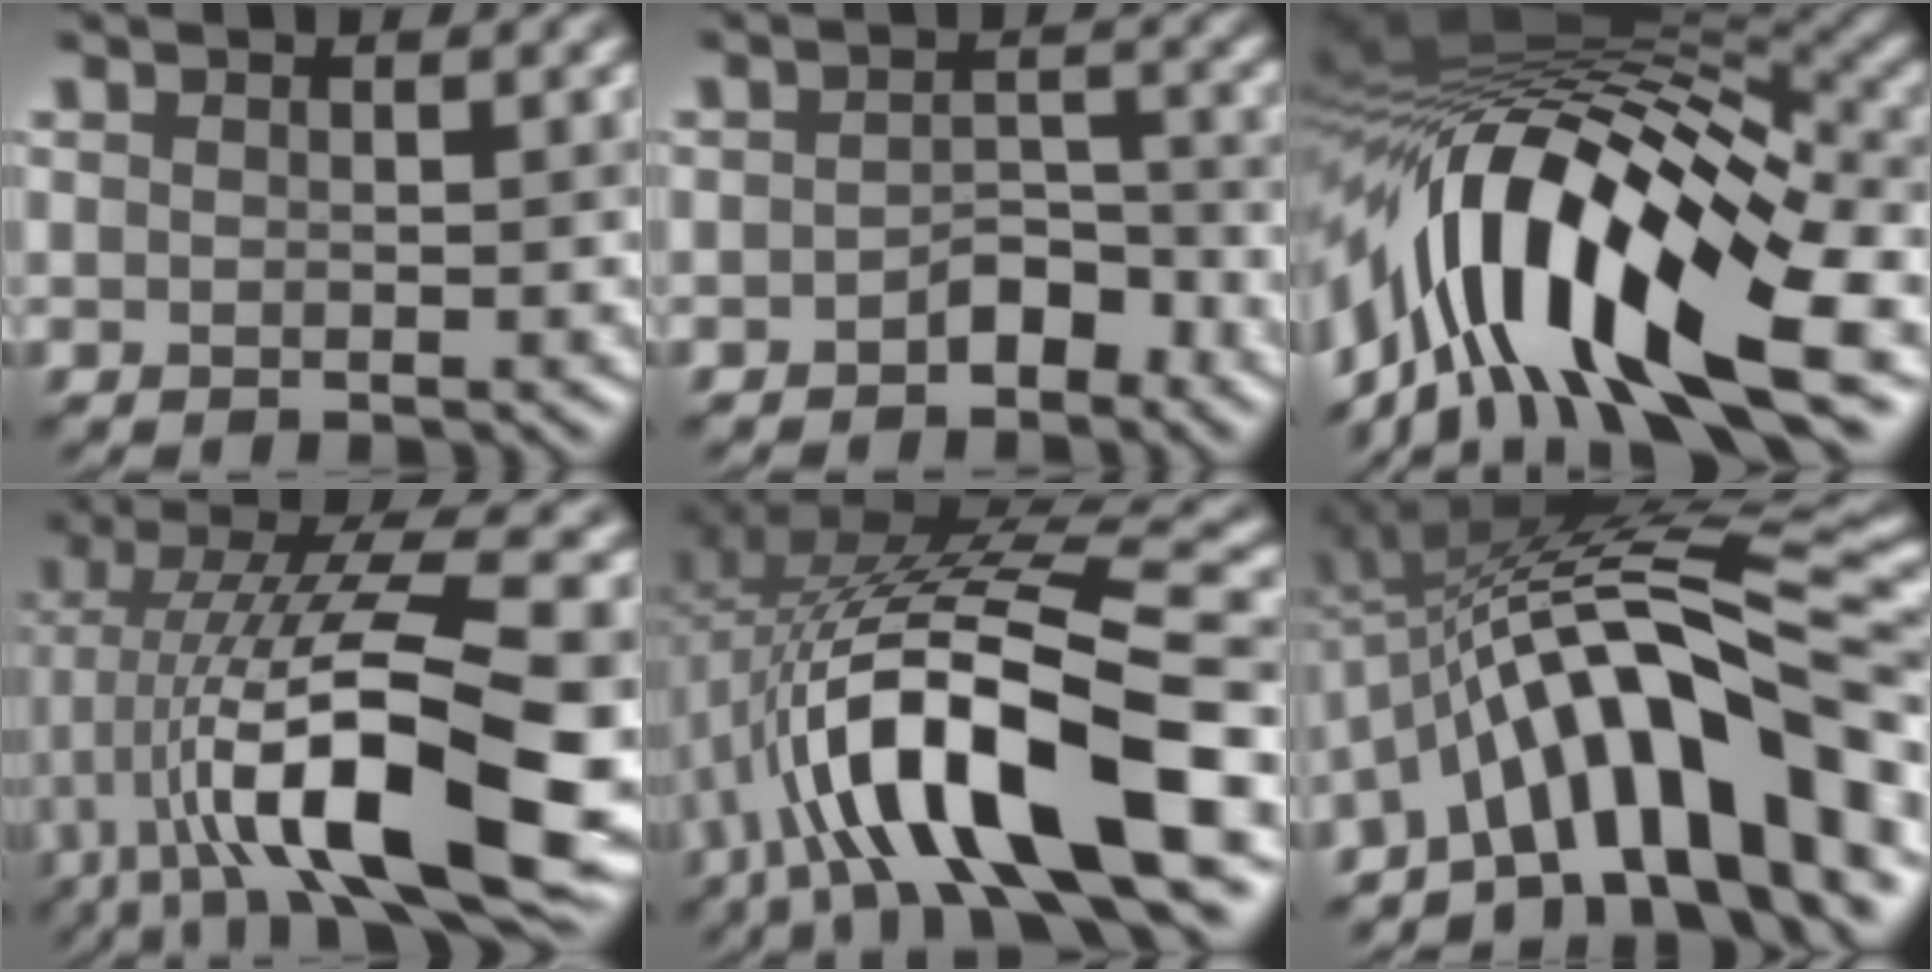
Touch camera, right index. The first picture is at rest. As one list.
[{"total": 2.6, "force": [-1.7, 1.4, 1.4], "torque": [-0.022, 0.012, -0.027]}, {"total": 15.5, "force": [-3.9, 5.9, 13.8], "torque": [-0.243, 0.024, -0.073]}, {"total": 15.3, "force": [-3.2, 4.4, 14.2], "torque": [-0.235, 0.023, -0.049]}, {"total": 13.2, "force": [-4.4, 3.8, 11.9], "torque": [-0.217, 0.012, -0.073]}, {"total": 13.1, "force": [-5.2, 3.7, 11.4], "torque": [-0.160, 0.026, -0.086]}]